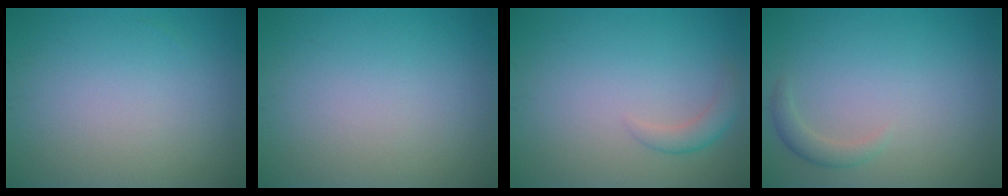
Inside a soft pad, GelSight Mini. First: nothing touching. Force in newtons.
{"total": 0.0}
{"total": 1.6, "press": 1.6, "slide": 0.1}
{"total": 1.5, "press": 1.5, "slide": 0.1}